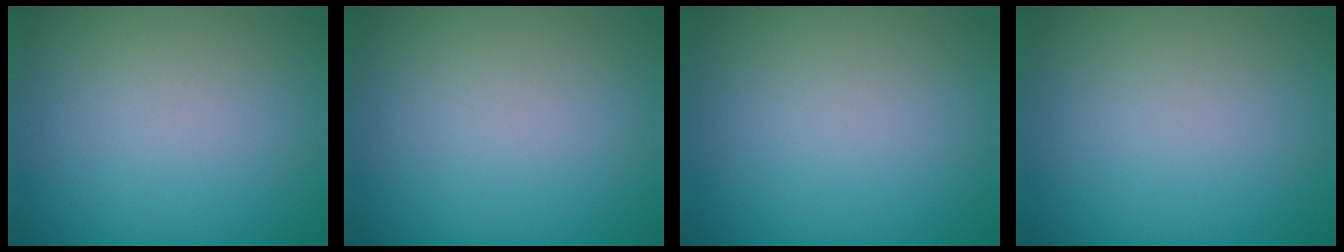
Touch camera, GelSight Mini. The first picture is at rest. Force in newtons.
{"total": 0.0}
{"total": 0.0}
{"total": 0.0}